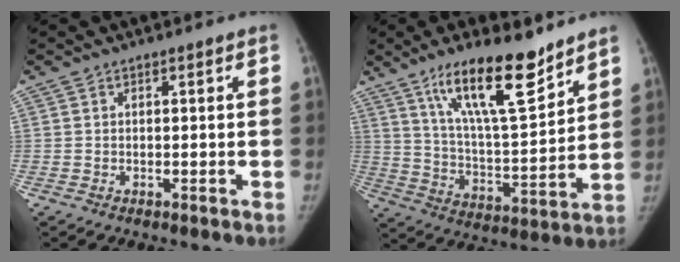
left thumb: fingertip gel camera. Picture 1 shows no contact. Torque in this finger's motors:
{"motor_torque": [0.83, -0.28, 1.81, -0.97, 0.51]}